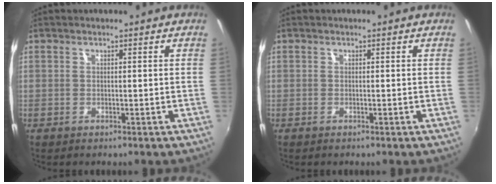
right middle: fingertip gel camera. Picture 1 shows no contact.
{"total": 0.0}